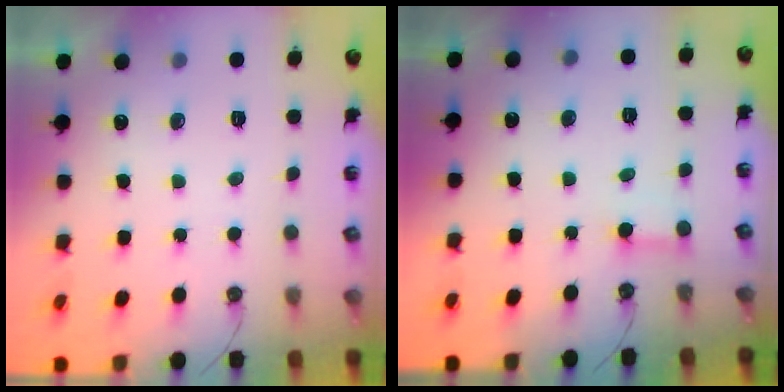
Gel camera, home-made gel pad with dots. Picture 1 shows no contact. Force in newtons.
{"total": 2.5, "press": 2.5, "slide": 0.1}